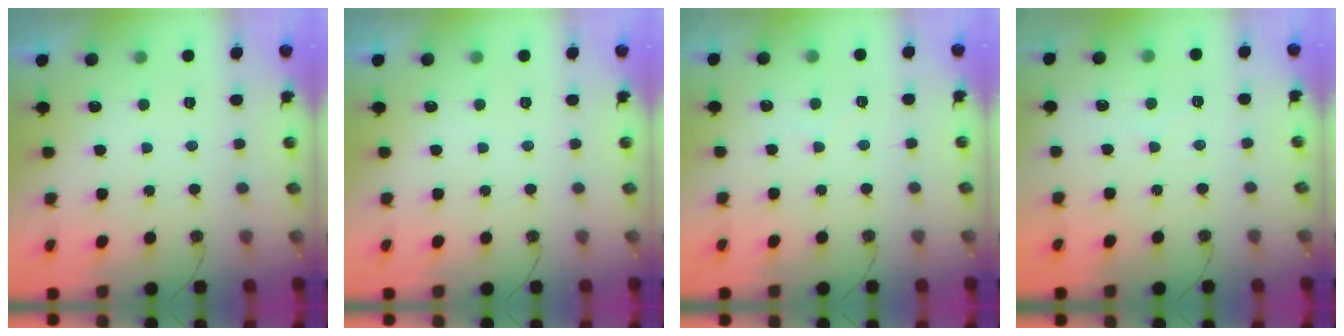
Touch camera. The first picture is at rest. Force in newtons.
{"total": 0.0}
{"total": 2.9, "press": 2.9, "slide": 0.4}
{"total": 3.1, "press": 3.1, "slide": 0.5}